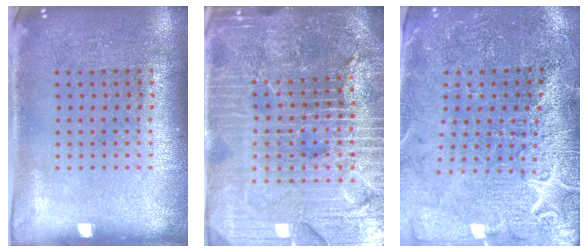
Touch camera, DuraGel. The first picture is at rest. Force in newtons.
{"total": 6.3, "press": 5.6, "slide": 2.9}
{"total": 3.1, "press": 3.1, "slide": 0.5}